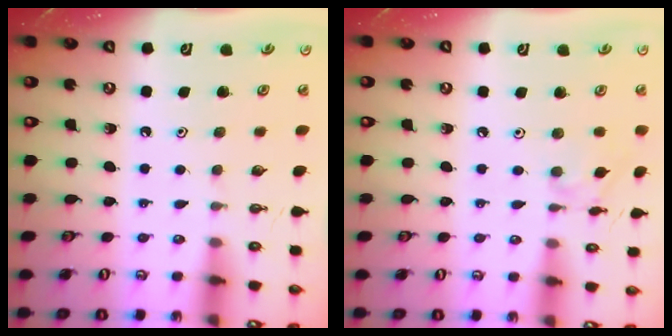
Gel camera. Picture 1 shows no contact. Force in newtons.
{"total": 6.5, "press": 6.5, "slide": 0.4}